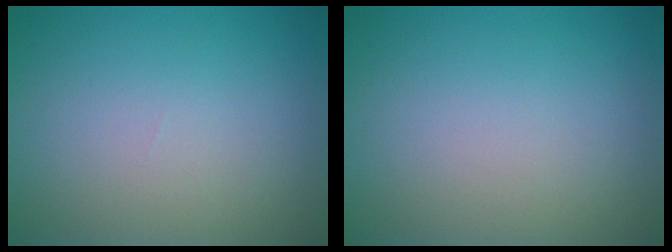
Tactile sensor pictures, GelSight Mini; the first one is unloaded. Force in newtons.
{"total": 0.0}